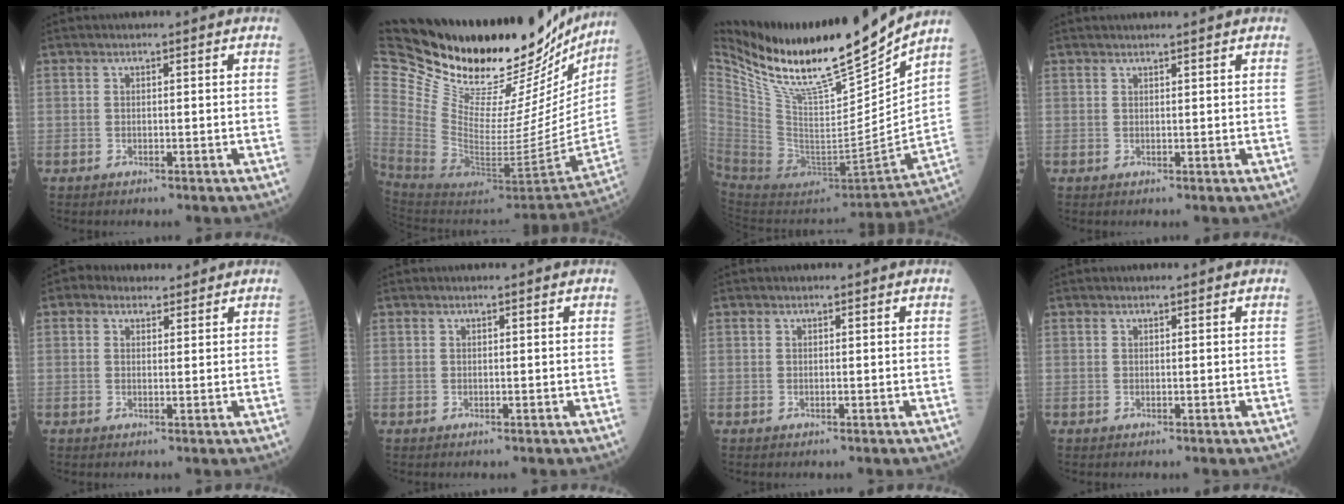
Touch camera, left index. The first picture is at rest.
{"total": 41.8, "force": [35.4, 12.2, 18.6], "torque": [-0.350, -0.093, 0.515]}
{"total": 25.2, "force": [21.3, 2.3, 13.2], "torque": [-0.241, -0.057, 0.371]}
{"total": 3.1, "force": [2.9, -0.1, 1.0], "torque": [-0.012, 0.019, 0.041]}
{"total": 3.5, "force": [2.7, 2.1, 0.8], "torque": [-0.011, 0.021, 0.042]}
{"total": 1.0, "force": [0.9, -0.1, 0.4], "torque": [-0.003, 0.008, 0.016]}
{"total": 0.0}
{"total": 0.5, "force": [0.5, 0.0, 0.0], "torque": [-0.005, 0.001, 0.009]}